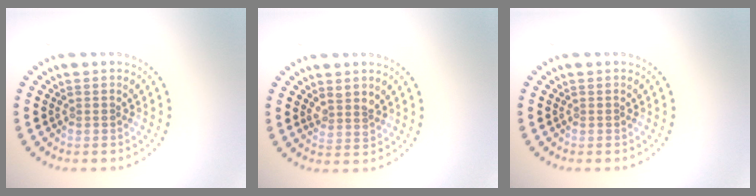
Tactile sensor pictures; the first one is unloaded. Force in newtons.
{"total": 1.7, "press": 1.4, "slide": 1.0}
{"total": 0.0}